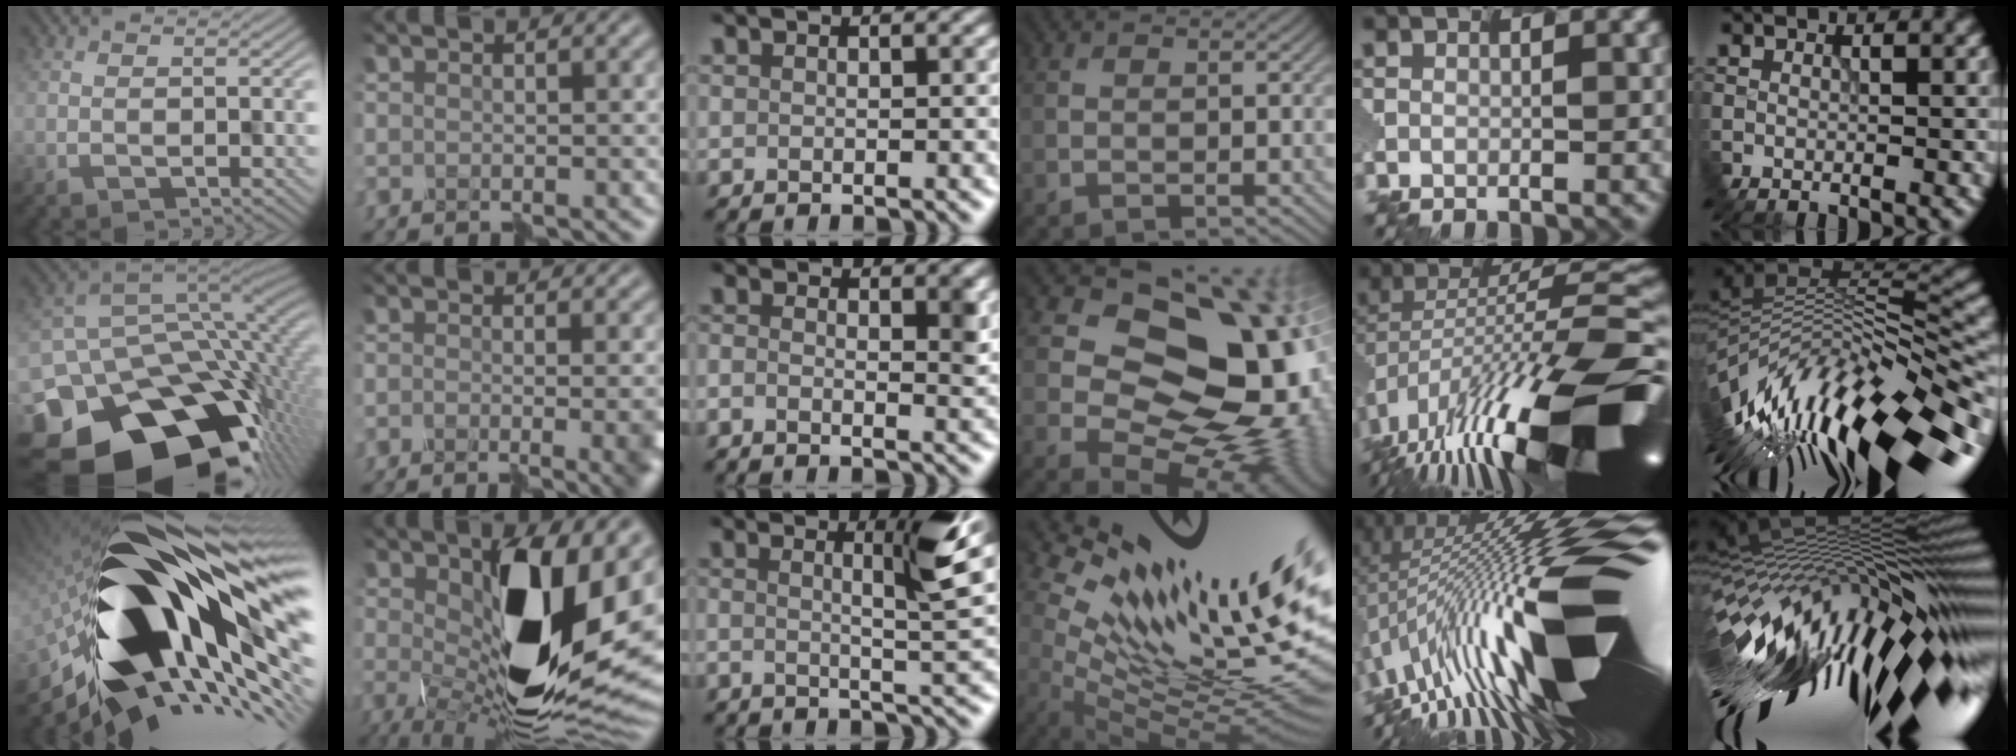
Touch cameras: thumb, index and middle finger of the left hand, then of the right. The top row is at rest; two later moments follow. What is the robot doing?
{"motion": "disassemble", "object": "hinged tin"}